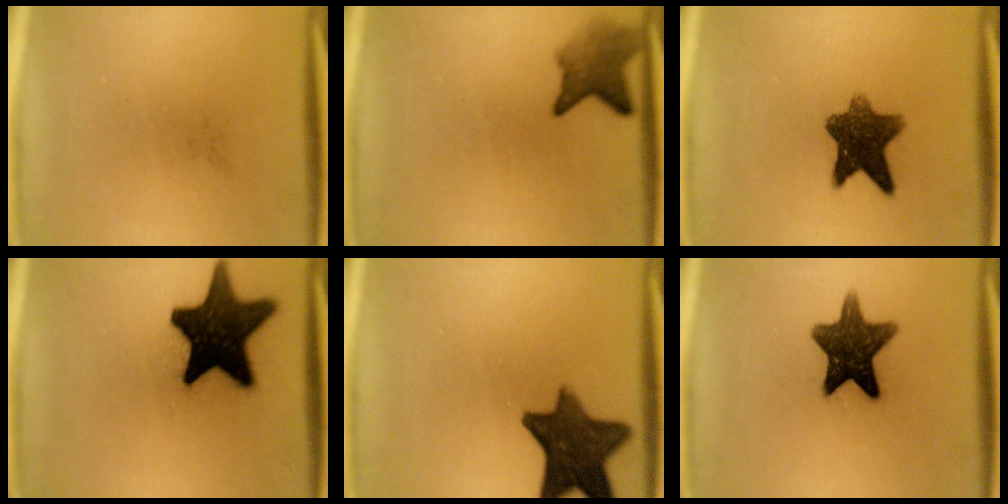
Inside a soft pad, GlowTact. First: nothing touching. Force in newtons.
{"total": 4.7}
{"total": 9.2}
{"total": 18.9}
{"total": 12.0}
{"total": 12.2}